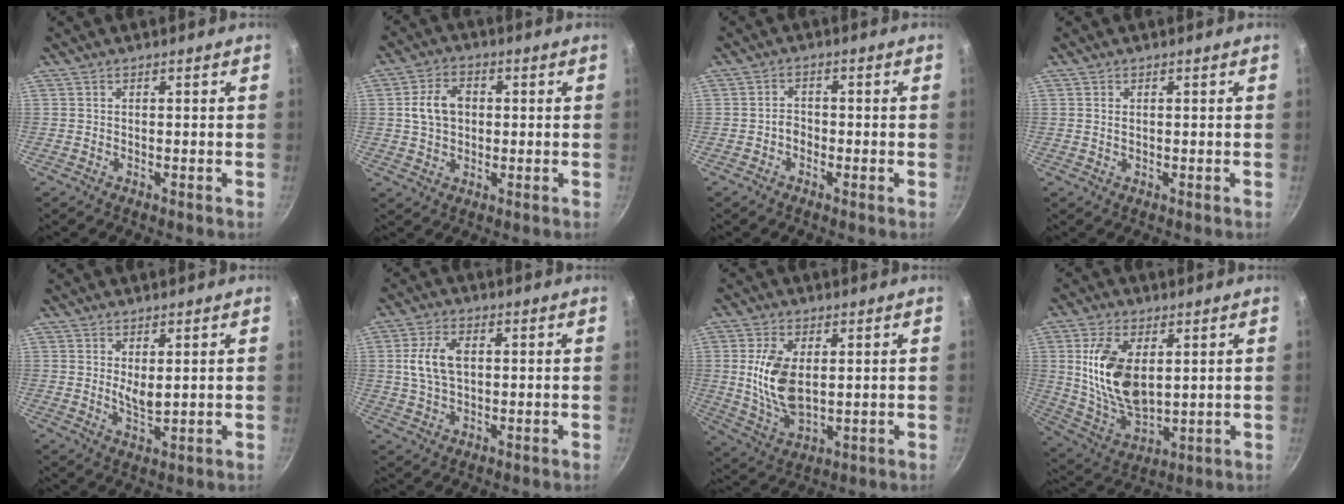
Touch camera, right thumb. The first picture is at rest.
{"total": 7.6, "force": [0.8, 5.5, 5.1], "torque": [-0.082, 0.011, 0.013]}
{"total": 2.1, "force": [-0.8, 1.5, 1.2], "torque": [-0.006, 0.007, -0.022]}
{"total": 1.2, "force": [0.2, 0.7, 0.9], "torque": [-0.018, -0.002, 0.005]}
{"total": 3.3, "force": [0.9, 1.4, 2.9], "torque": [-0.047, -0.014, 0.023]}
{"total": 7.8, "force": [1.2, 4.6, 6.2], "torque": [-0.124, 0.006, 0.025]}
{"total": 11.6, "force": [1.6, 6.4, 9.6], "torque": [-0.181, -0.015, 0.040]}
{"total": 15.7, "force": [3.3, 8.5, 12.7], "torque": [-0.235, -0.020, 0.076]}